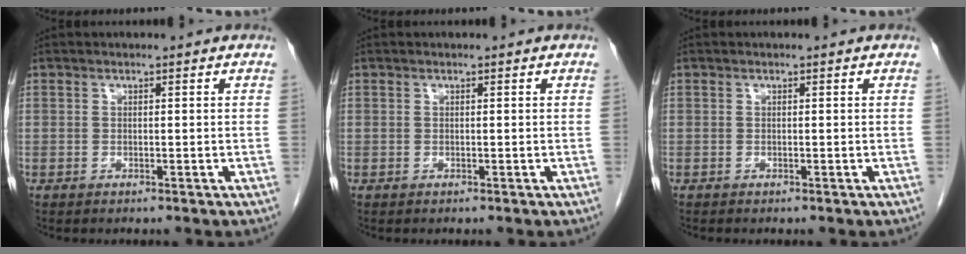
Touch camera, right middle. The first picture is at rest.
{"total": 0.0}
{"total": 0.0}